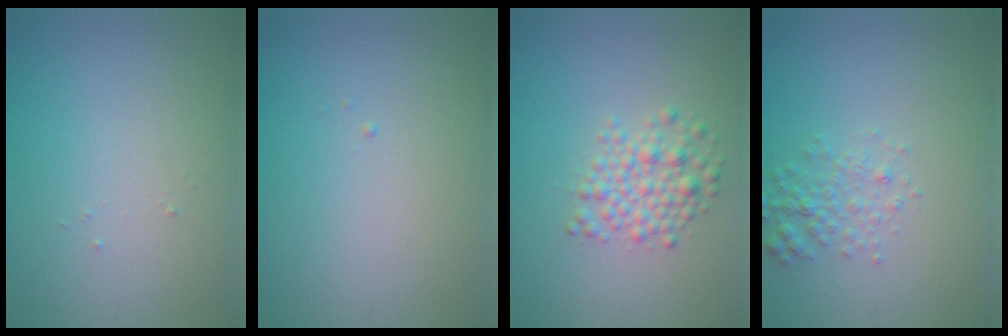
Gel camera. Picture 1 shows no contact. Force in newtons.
{"total": 0.0}
{"total": 3.0, "press": 3.0, "slide": 0.2}
{"total": 2.0, "press": 2.0, "slide": 0.1}